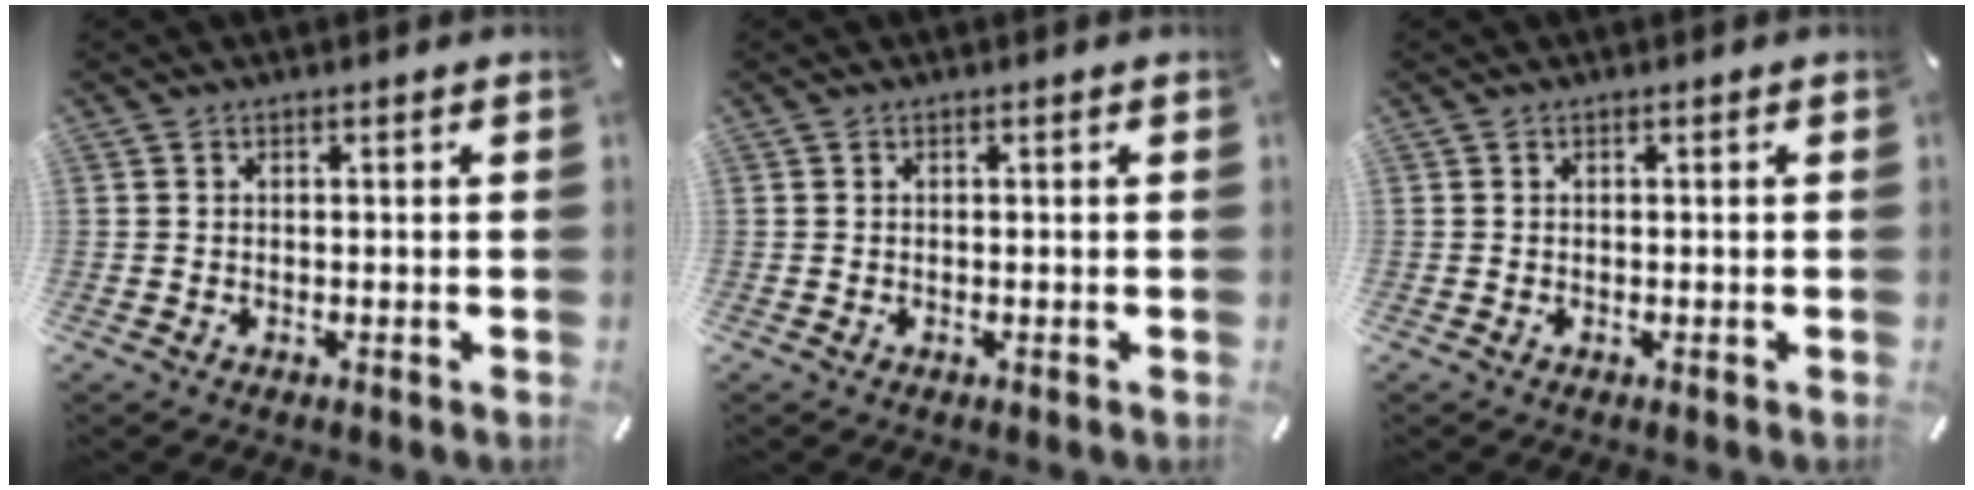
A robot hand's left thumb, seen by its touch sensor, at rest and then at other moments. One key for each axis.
{"total": 0.0}
{"total": 0.0}